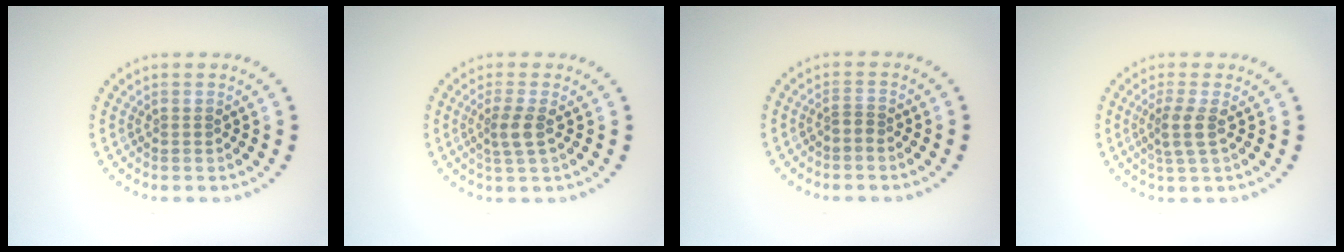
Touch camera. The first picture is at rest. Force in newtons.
{"total": 2.0, "press": 1.7, "slide": 1.1}
{"total": 0.7, "press": 0.5, "slide": 0.6}
{"total": 2.2, "press": 1.7, "slide": 1.3}